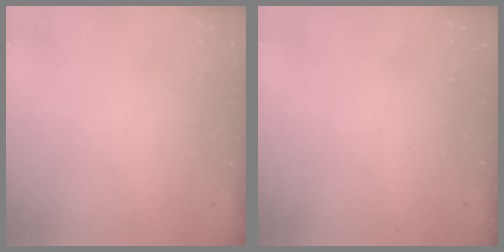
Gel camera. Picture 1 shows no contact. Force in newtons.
{"total": 0.0}